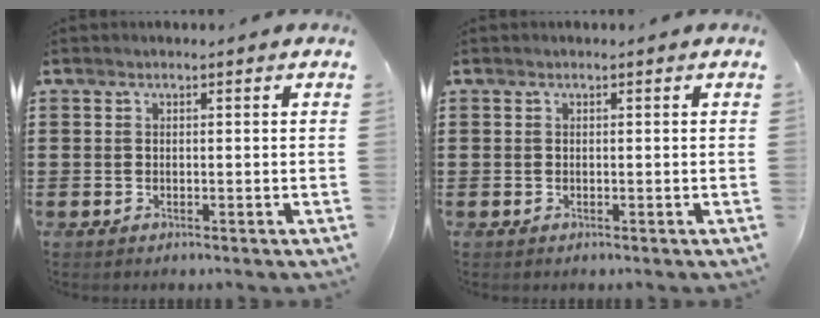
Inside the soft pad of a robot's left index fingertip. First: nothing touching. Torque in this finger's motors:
{"motor_torque": [-0.02, 0.00, 0.00, 0.00]}